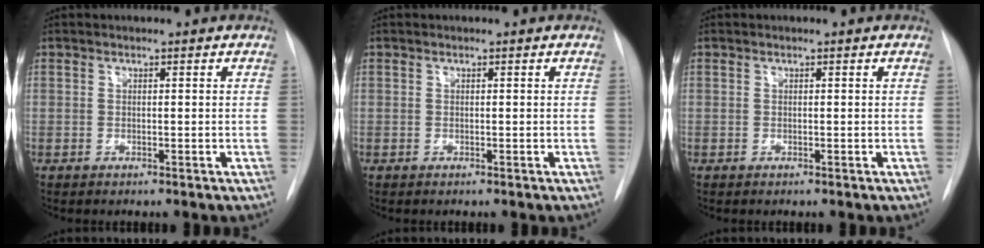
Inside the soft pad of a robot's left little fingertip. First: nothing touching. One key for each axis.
{"total": 0.0}
{"total": 0.0}